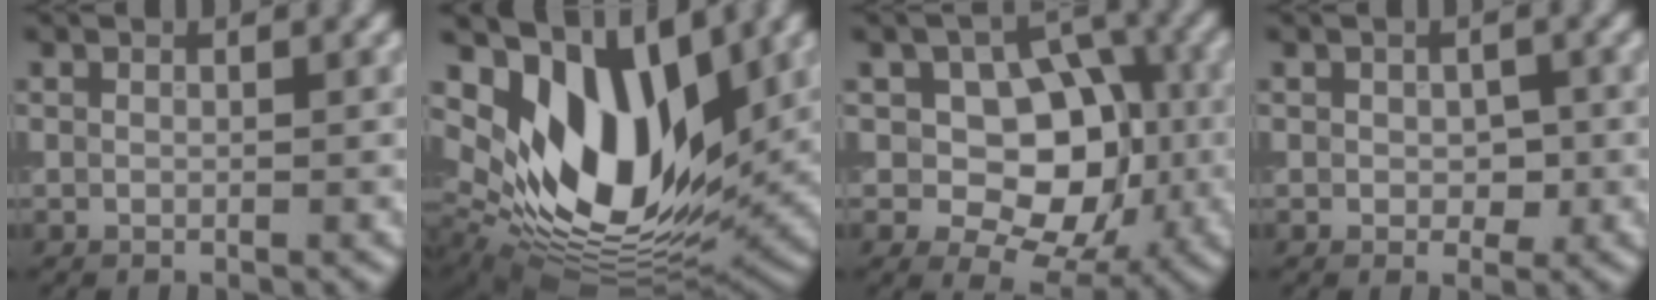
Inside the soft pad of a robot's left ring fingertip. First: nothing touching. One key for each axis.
{"total": 12.9, "fx": 4.3, "fy": 6.9, "fz": 10.0, "tx": -0.176, "ty": -0.009, "tz": 0.081}
{"total": 9.6, "fx": -0.2, "fy": 6.6, "fz": 7.0, "tx": -0.094, "ty": 0.006, "tz": -0.015}
{"total": 1.7, "fx": -0.1, "fy": 1.1, "fz": 1.3, "tx": -0.020, "ty": -0.004, "tz": -0.001}